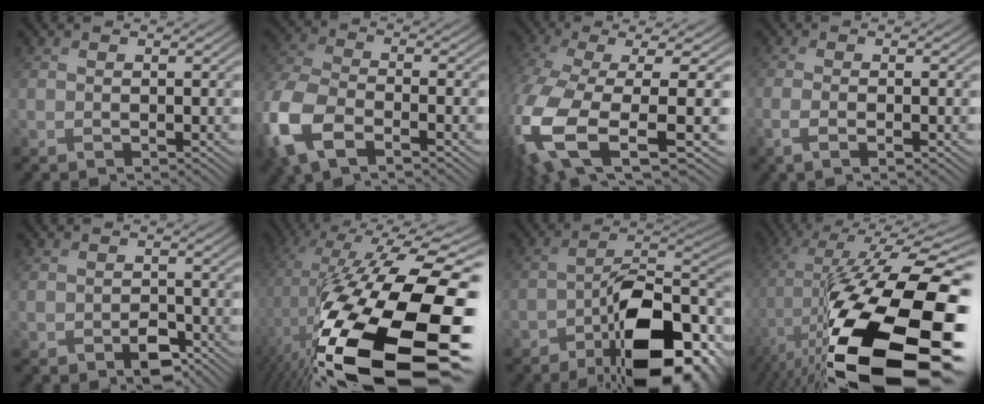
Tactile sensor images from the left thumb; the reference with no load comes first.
{"total": 10.0, "force": [-4.7, 4.8, 7.5], "torque": [-0.196, -0.018, -0.103]}
{"total": 14.5, "force": [-3.8, 5.0, 13.1], "torque": [-0.330, -0.033, -0.043]}
{"total": 2.5, "force": [-0.9, 0.1, 2.3], "torque": [-0.049, 0.004, -0.022]}
{"total": 3.2, "force": [-2.0, 1.8, 1.8], "torque": [-0.031, -0.005, -0.033]}
{"total": 22.4, "force": [-7.6, 9.5, 18.8], "torque": [-0.364, -0.025, -0.122]}
{"total": 16.2, "force": [-8.0, 7.6, 11.8], "torque": [-0.170, -0.017, -0.132]}
{"total": 22.2, "force": [-9.5, 8.6, 18.1], "torque": [-0.339, -0.018, -0.145]}